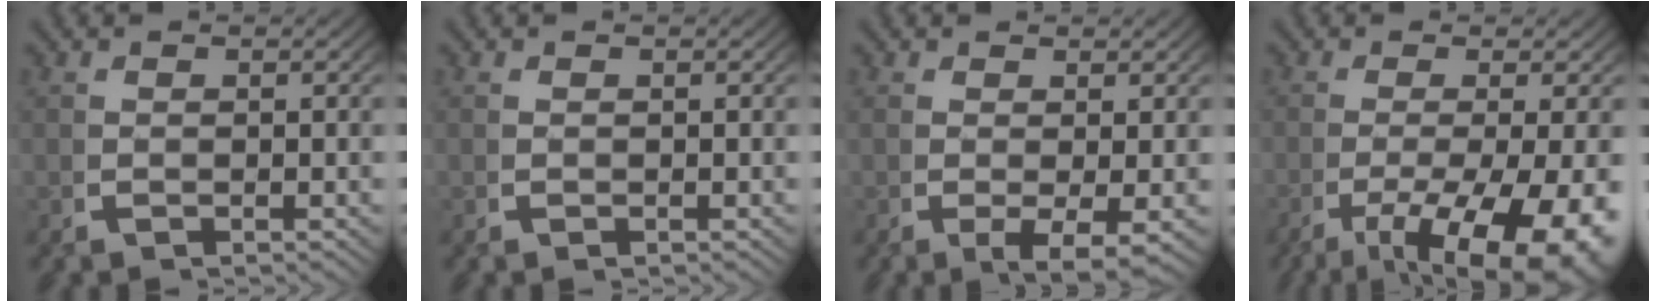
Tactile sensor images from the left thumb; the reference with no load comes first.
{"total": 0.0}
{"total": 3.5, "force": [-0.8, 1.0, 3.2], "torque": [-0.060, -0.018, -0.004]}
{"total": 10.3, "force": [-3.8, 5.0, 8.1], "torque": [-0.141, -0.040, -0.038]}